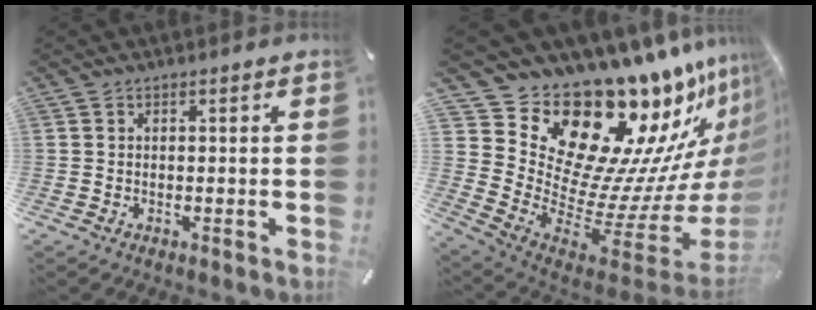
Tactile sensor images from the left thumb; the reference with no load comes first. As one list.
[{"total": 23.4, "force": [16.6, 12.9, 10.2], "torque": [-0.127, -0.205, 0.333]}]